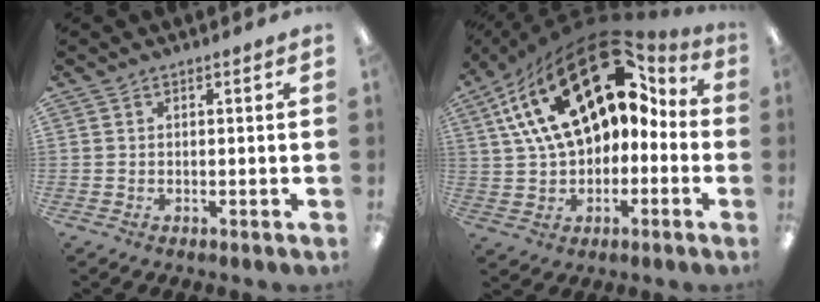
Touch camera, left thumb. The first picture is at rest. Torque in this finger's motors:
{"motor_torque": [1.38, 3.63, 2.77, 0.00, 0.38]}